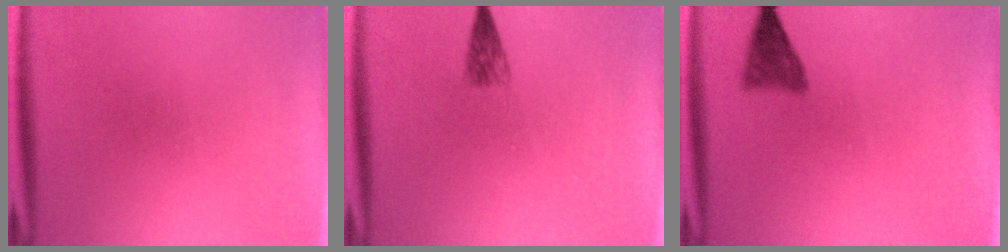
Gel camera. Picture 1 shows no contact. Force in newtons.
{"total": 2.0}
{"total": 2.9}